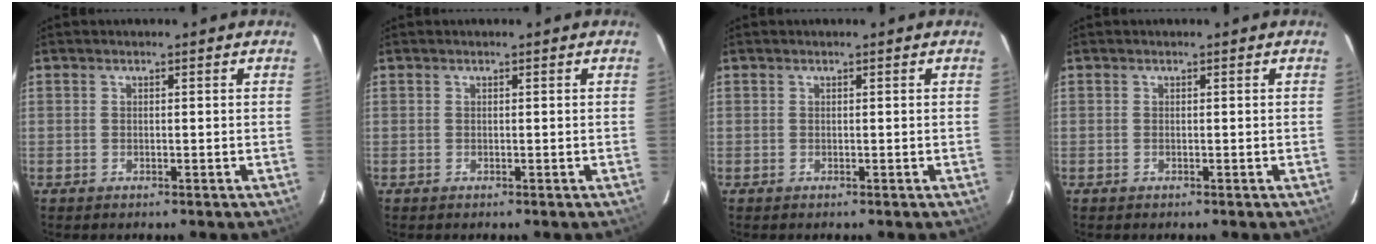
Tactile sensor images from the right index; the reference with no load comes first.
{"total": 0.0}
{"total": 0.0}
{"total": 0.0}